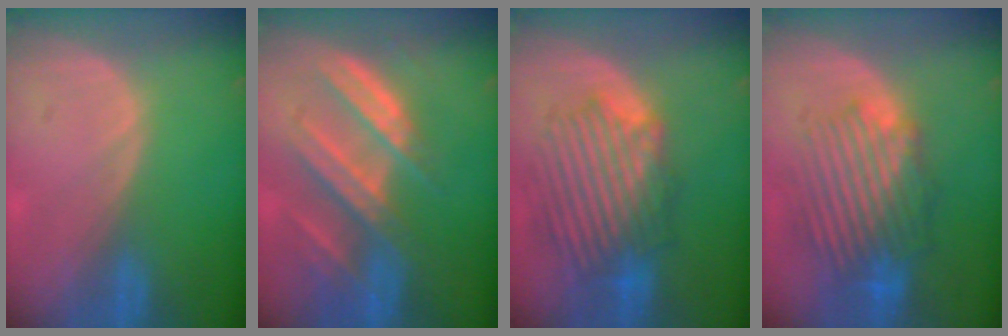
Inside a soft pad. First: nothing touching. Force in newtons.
{"total": 8.8, "press": 8.1, "slide": 3.4}
{"total": 9.1, "press": 9.1, "slide": 0.8}
{"total": 9.7, "press": 9.0, "slide": 3.6}